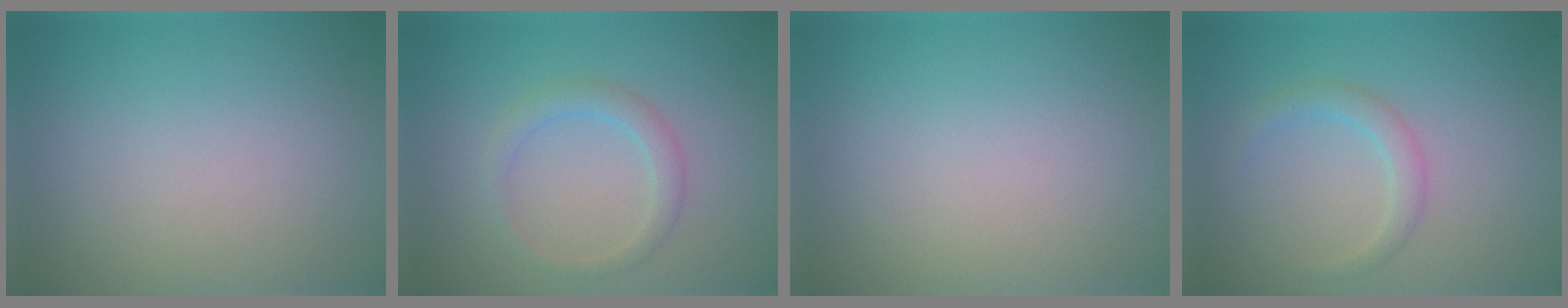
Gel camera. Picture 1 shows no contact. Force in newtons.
{"total": 2.1, "press": 2.1, "slide": 0.1}
{"total": 0.0}
{"total": 1.9, "press": 1.9, "slide": 0.2}